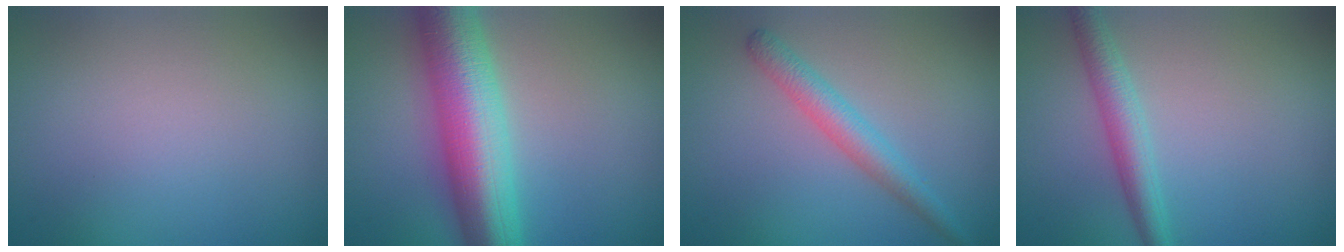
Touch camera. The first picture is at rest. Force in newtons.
{"total": 10.5, "press": 10.5, "slide": 0.0}
{"total": 2.7, "press": 2.7, "slide": 0.1}
{"total": 2.9, "press": 2.9, "slide": 0.0}